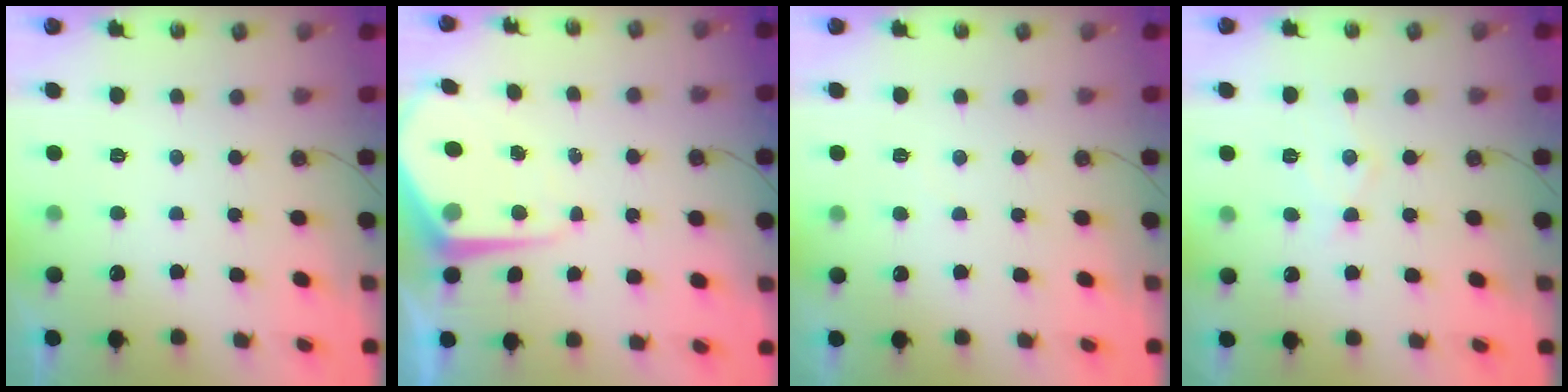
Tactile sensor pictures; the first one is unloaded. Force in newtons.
{"total": 6.4, "press": 6.4, "slide": 0.4}
{"total": 2.8, "press": 2.8, "slide": 0.4}
{"total": 7.4, "press": 7.4, "slide": 0.1}